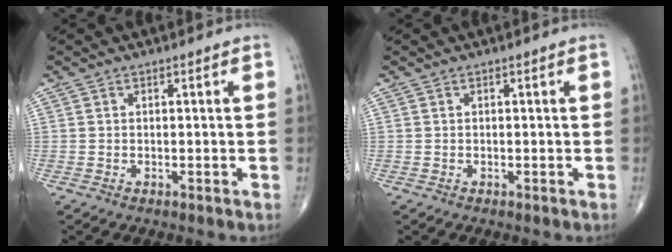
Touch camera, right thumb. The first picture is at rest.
{"total": 0.0}